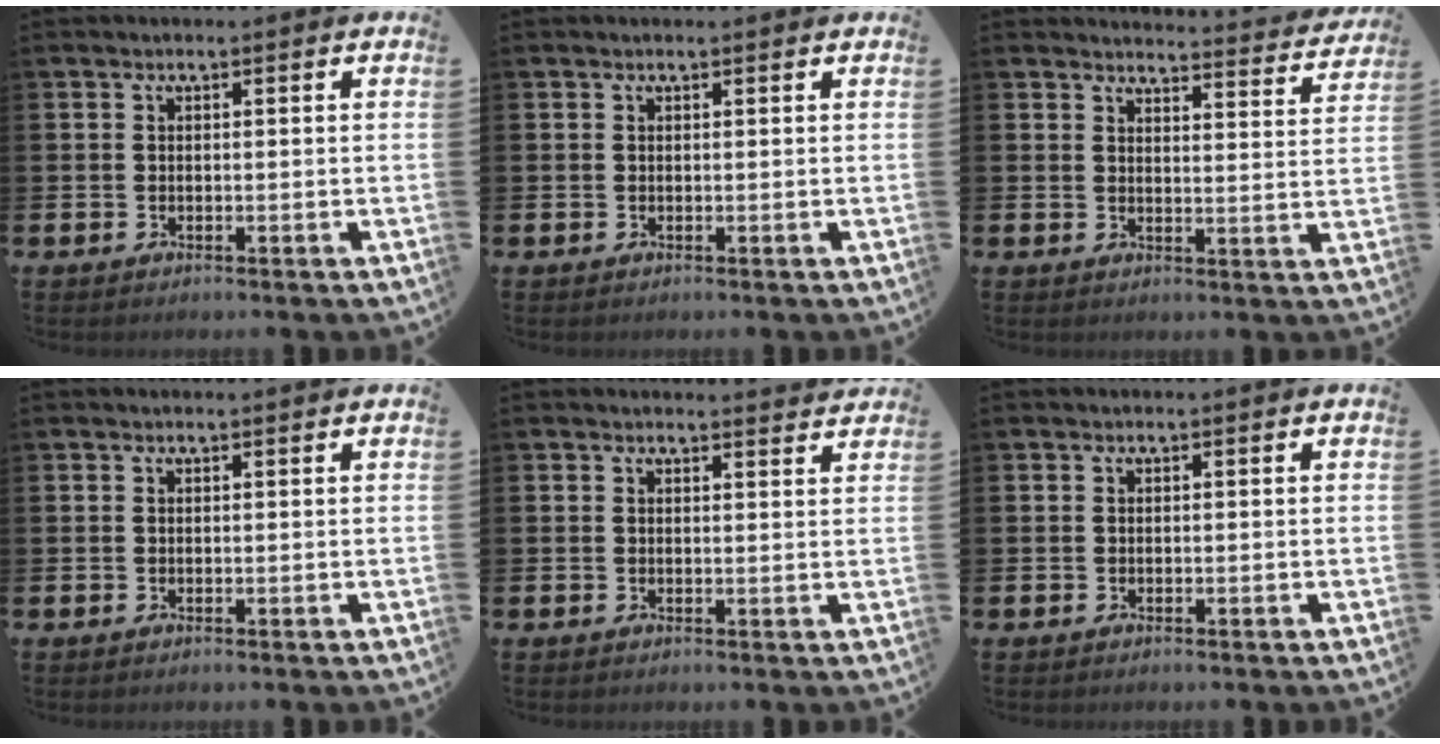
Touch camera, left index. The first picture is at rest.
{"total": 0.0}
{"total": 3.6, "force": [3.6, 0.2, 0.4], "torque": [0.000, -0.038, 0.056]}
{"total": 0.0}
{"total": 1.9, "force": [1.9, 0.1, 0.0], "torque": [0.009, -0.014, 0.031]}
{"total": 0.0}